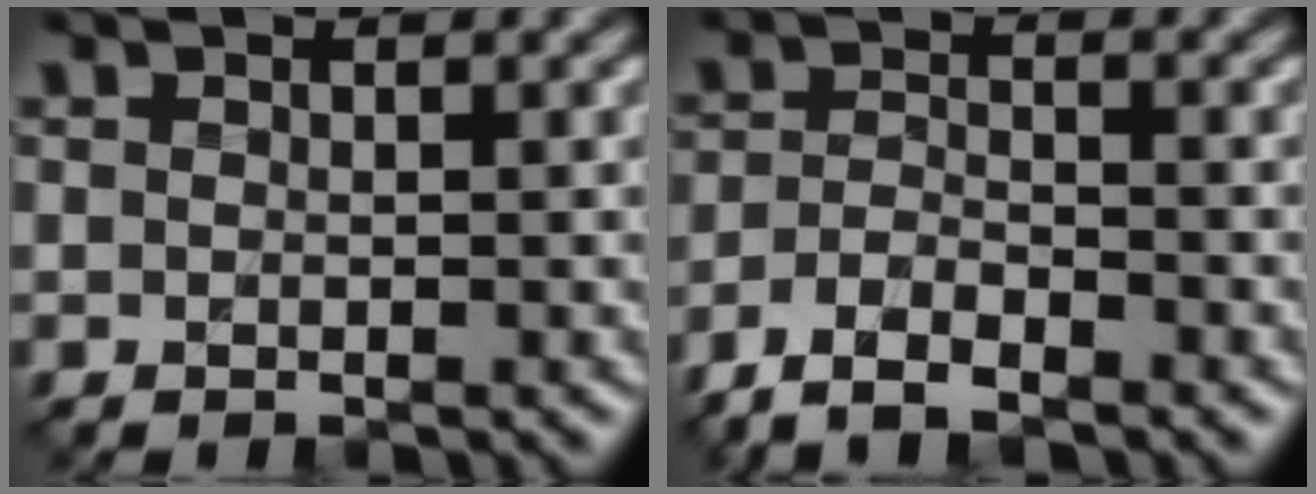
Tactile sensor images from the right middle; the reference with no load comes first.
{"total": 4.1, "force": [-3.2, 1.2, 2.3], "torque": [-0.047, -0.004, -0.068]}